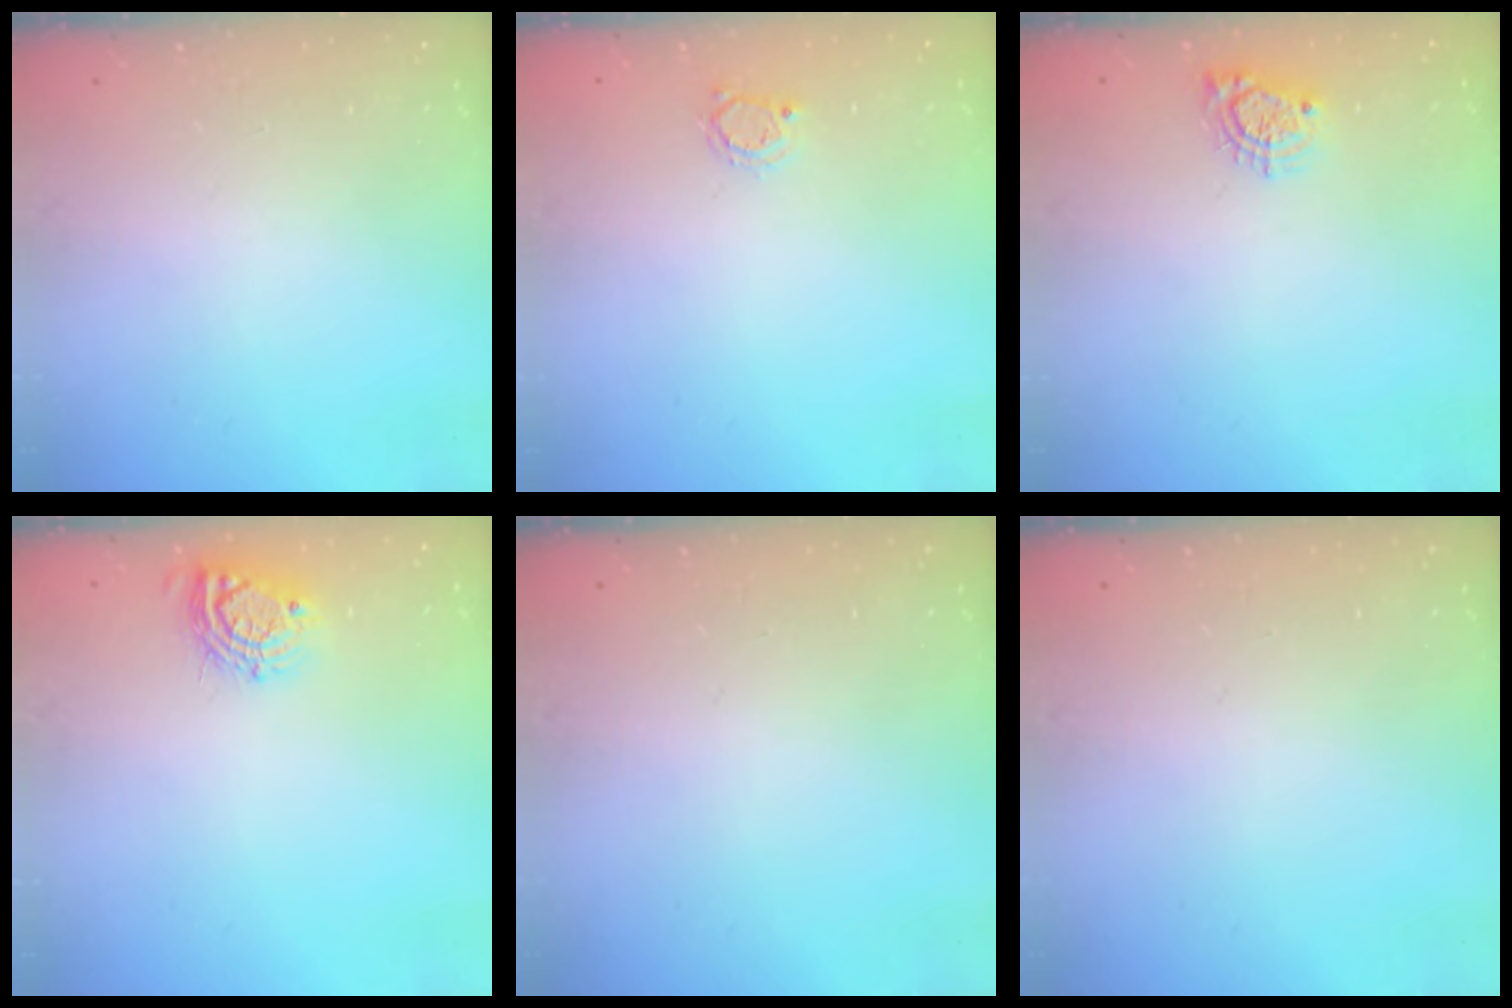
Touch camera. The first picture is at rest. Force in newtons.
{"total": 2.8, "press": 2.7, "slide": 0.4}
{"total": 6.7, "press": 6.7, "slide": 0.1}
{"total": 8.9, "press": 8.9, "slide": 0.3}
{"total": 0.0}
{"total": 0.0}